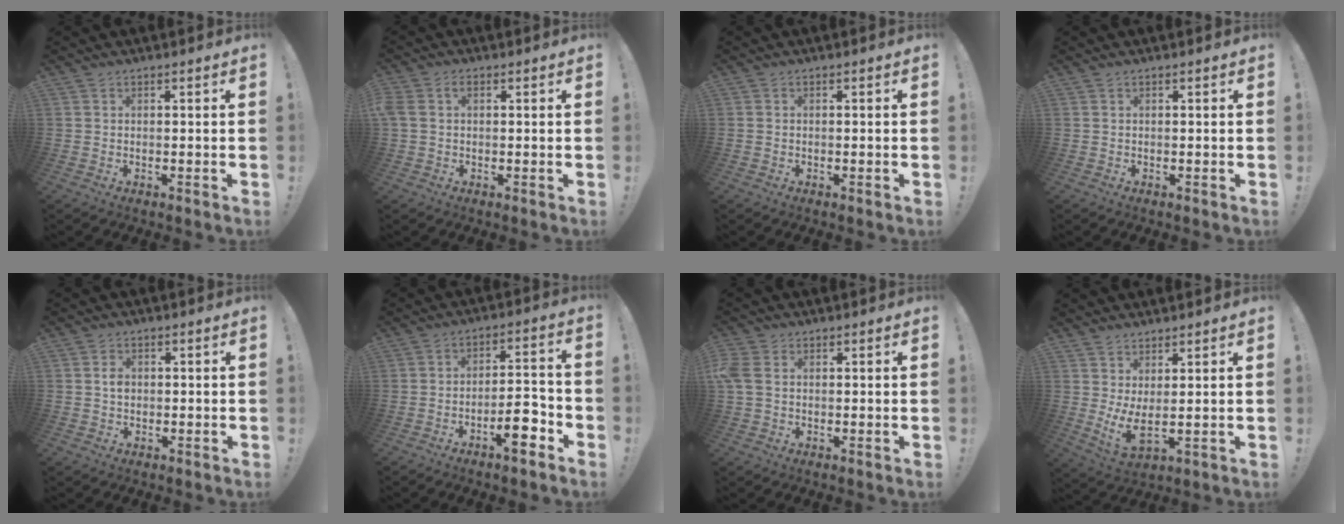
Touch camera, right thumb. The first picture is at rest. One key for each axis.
{"total": 3.2, "fx": 0.5, "fy": 2.4, "fz": 2.1, "tx": -0.047, "ty": 0.007, "tz": 0.009}
{"total": 0.5, "fx": -0.4, "fy": 0.3, "fz": 0.2, "tx": -0.002, "ty": 0.001, "tz": -0.007}
{"total": 0.0}
{"total": 3.0, "fx": -0.2, "fy": 2.6, "fz": 1.6, "tx": -0.013, "ty": 0.001, "tz": -0.007}
{"total": 9.5, "fx": -5.4, "fy": 3.3, "fz": 7.1, "tx": -0.084, "ty": 0.032, "tz": -0.094}
{"total": 4.6, "fx": 0.7, "fy": 3.4, "fz": 3.1, "tx": -0.077, "ty": 0.003, "tz": 0.012}
{"total": 5.6, "fx": 2.5, "fy": 1.1, "fz": 4.9, "tx": -0.082, "ty": -0.037, "tz": 0.043}